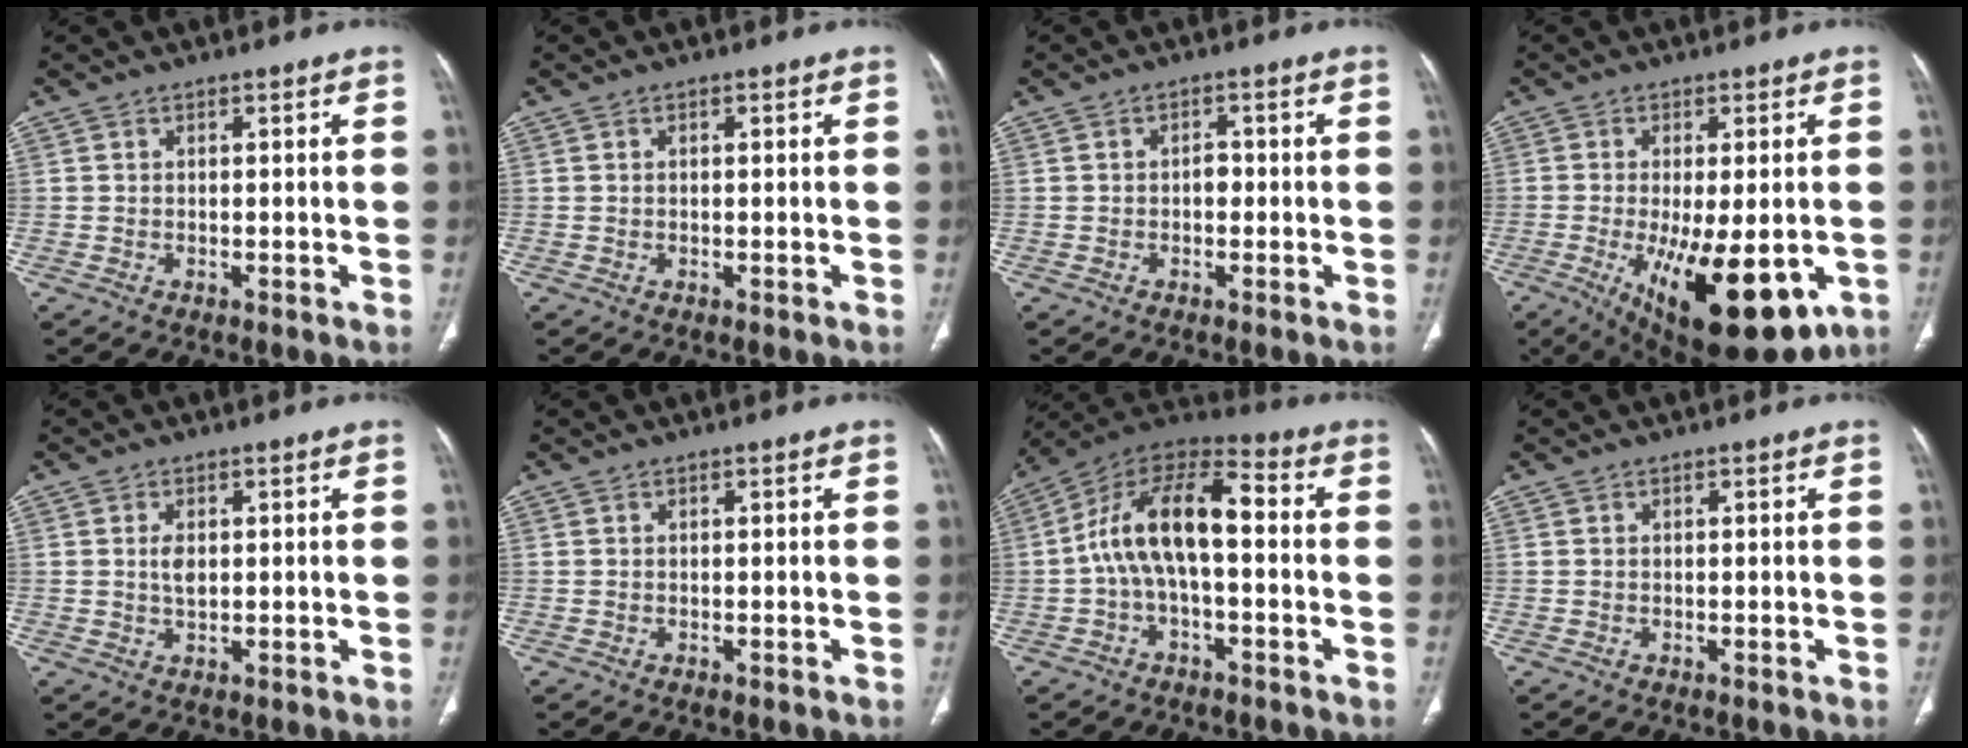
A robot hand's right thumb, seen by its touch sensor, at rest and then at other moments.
{"total": 0.7, "force": [0.2, 0.2, 0.6], "torque": [-0.017, 0.004, 0.004]}
{"total": 1.8, "force": [-0.3, 1.3, 1.3], "torque": [-0.009, 0.006, -0.009]}
{"total": 19.1, "force": [-6.5, 7.5, 16.3], "torque": [-0.230, -0.022, -0.078]}
{"total": 2.8, "force": [0.5, 1.5, 2.2], "torque": [-0.040, -0.004, 0.011]}
{"total": 0.0}
{"total": 14.3, "force": [-0.5, 6.7, 12.6], "torque": [-0.220, 0.051, -0.020]}
{"total": 0.0}